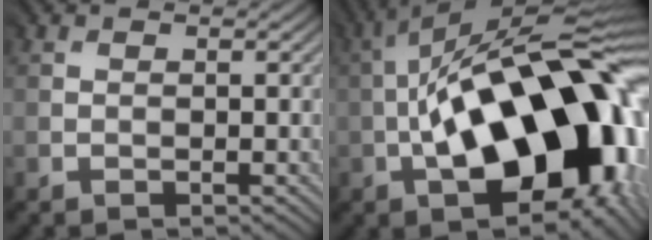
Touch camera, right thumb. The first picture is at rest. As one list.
[{"total": 21.0, "force": [-4.4, 9.8, 18.0], "torque": [-0.291, 0.007, -0.070]}]